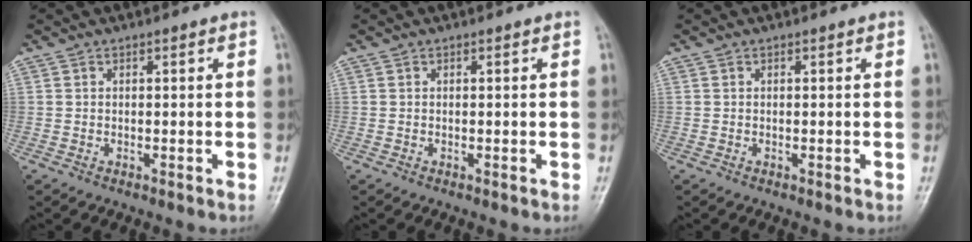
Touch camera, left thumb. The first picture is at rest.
{"total": 0.0}
{"total": 0.0}